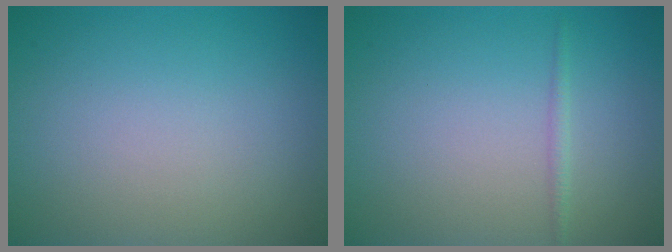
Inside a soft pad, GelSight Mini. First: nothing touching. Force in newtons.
{"total": 0.8, "press": 0.8, "slide": 0.1}